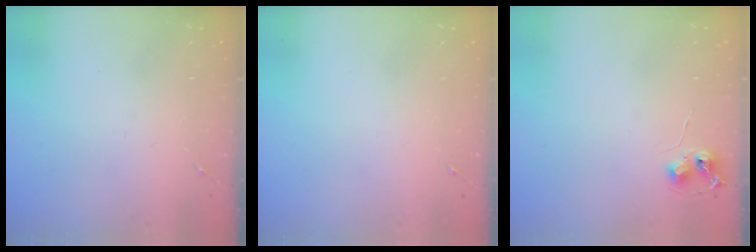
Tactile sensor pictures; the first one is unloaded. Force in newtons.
{"total": 0.0}
{"total": 6.4, "press": 6.3, "slide": 0.7}